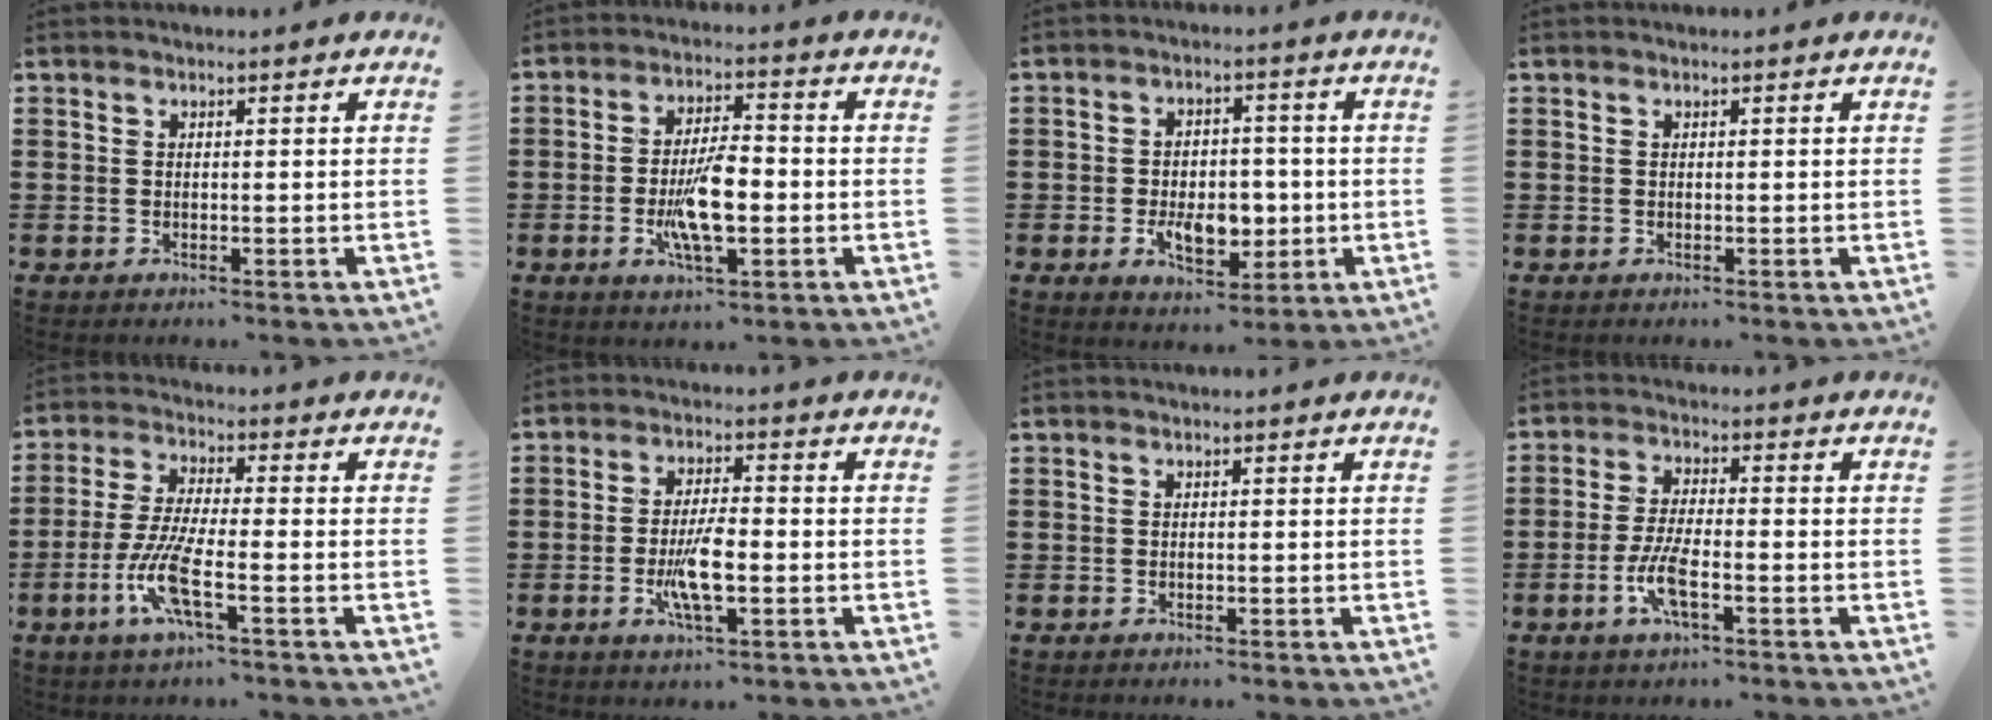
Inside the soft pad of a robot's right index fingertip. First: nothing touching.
{"total": 8.8, "force": [-1.8, 3.2, 8.0], "torque": [-0.175, -0.009, -0.039]}
{"total": 7.0, "force": [-1.5, 4.5, 5.1], "torque": [-0.087, 0.009, -0.024]}
{"total": 0.0}
{"total": 8.3, "force": [-3.4, 1.7, 7.4], "torque": [-0.168, -0.015, -0.070]}
{"total": 6.4, "force": [-1.6, 1.7, 5.9], "torque": [-0.127, -0.009, -0.033]}
{"total": 0.0}
{"total": 5.8, "force": [-2.4, 1.6, 5.0], "torque": [-0.117, -0.010, -0.049]}